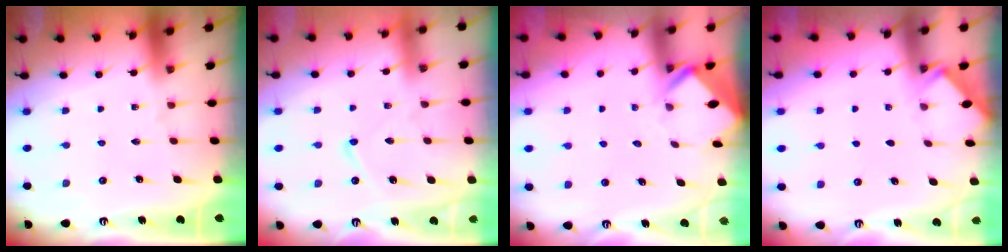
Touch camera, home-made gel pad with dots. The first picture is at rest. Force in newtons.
{"total": 5.9, "press": 5.9, "slide": 0.7}
{"total": 2.8, "press": 2.8, "slide": 0.2}
{"total": 1.7, "press": 1.6, "slide": 0.2}